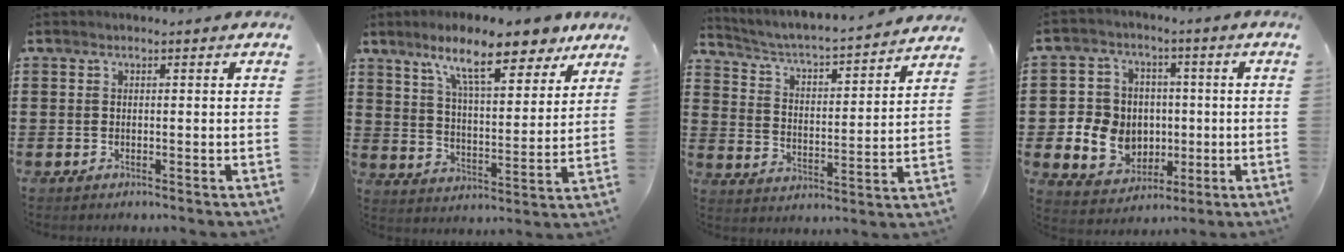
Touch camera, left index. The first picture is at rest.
{"total": 12.2, "force": [9.0, 2.5, 7.8], "torque": [-0.149, -0.029, 0.153]}
{"total": 3.4, "force": [3.2, 0.0, 1.2], "torque": [-0.043, -0.036, 0.042]}
{"total": 7.9, "force": [-0.6, 7.6, 1.9], "torque": [-0.061, 0.017, -0.004]}